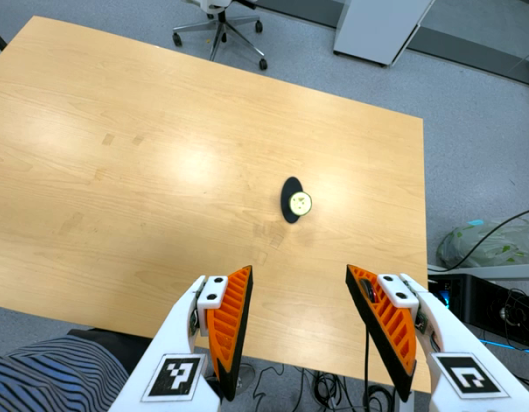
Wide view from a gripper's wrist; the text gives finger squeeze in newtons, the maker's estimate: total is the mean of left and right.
{"total": 0.0}